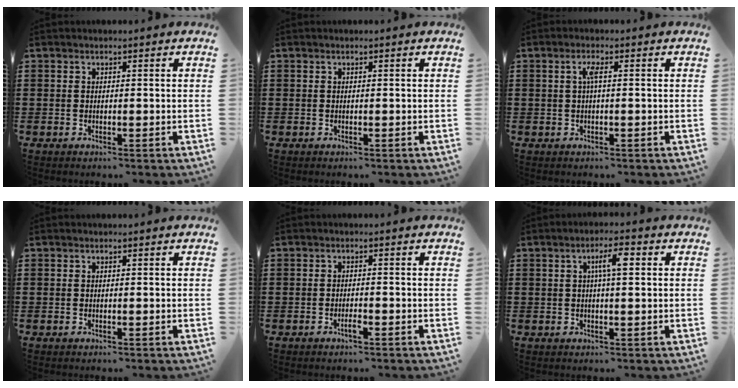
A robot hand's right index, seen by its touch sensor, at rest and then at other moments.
{"total": 0.0}
{"total": 2.0, "force": [0.1, 0.2, 2.0], "torque": [-0.041, 0.001, 0.001]}
{"total": 0.0}
{"total": 1.7, "force": [-1.0, 0.3, 1.4], "torque": [-0.027, -0.002, -0.017]}
{"total": 3.9, "force": [0.8, 0.9, 3.7], "torque": [-0.065, 0.007, 0.008]}